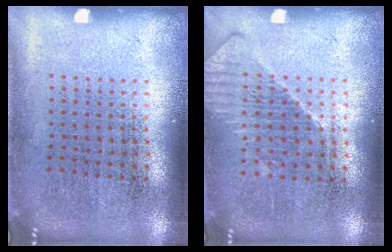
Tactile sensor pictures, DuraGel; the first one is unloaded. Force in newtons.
{"total": 1.2, "press": 1.2, "slide": 0.3}